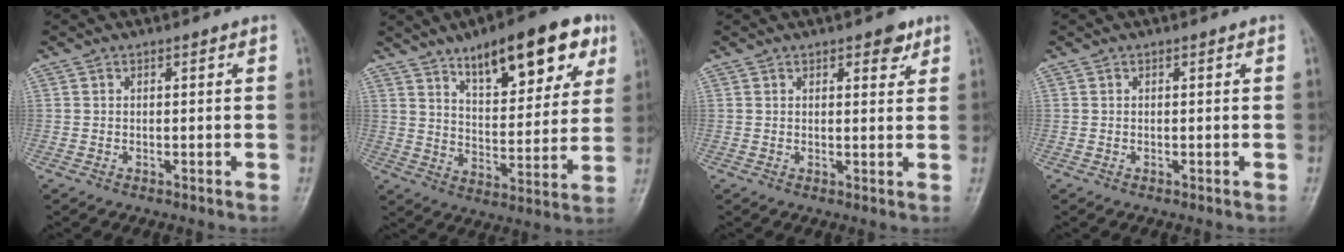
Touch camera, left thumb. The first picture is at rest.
{"total": 18.9, "force": [10.6, 7.6, 13.6], "torque": [-0.149, -0.038, 0.160]}
{"total": 3.6, "force": [2.2, 1.6, 2.3], "torque": [-0.014, -0.009, 0.026]}
{"total": 0.0}